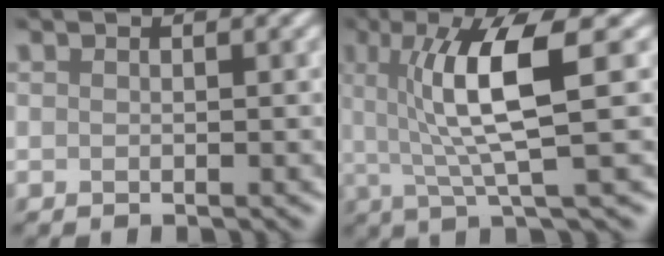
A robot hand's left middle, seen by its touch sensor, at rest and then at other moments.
{"total": 7.3, "force": [1.2, 1.4, 7.1], "torque": [-0.124, 0.002, 0.022]}